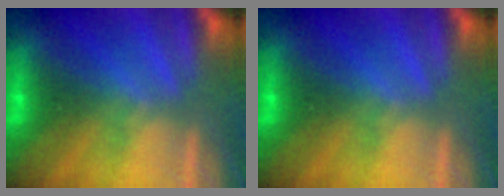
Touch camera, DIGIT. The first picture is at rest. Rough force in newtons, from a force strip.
{"total": 0.0}